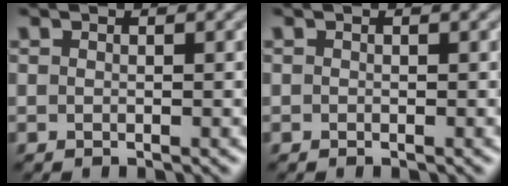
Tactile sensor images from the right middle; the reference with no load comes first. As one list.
[{"total": 0.0}]